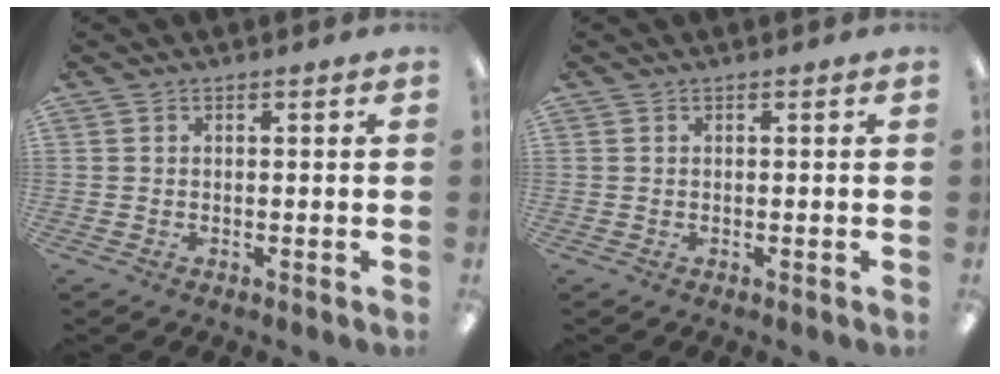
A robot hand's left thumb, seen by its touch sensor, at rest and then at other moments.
{"total": 0.0}